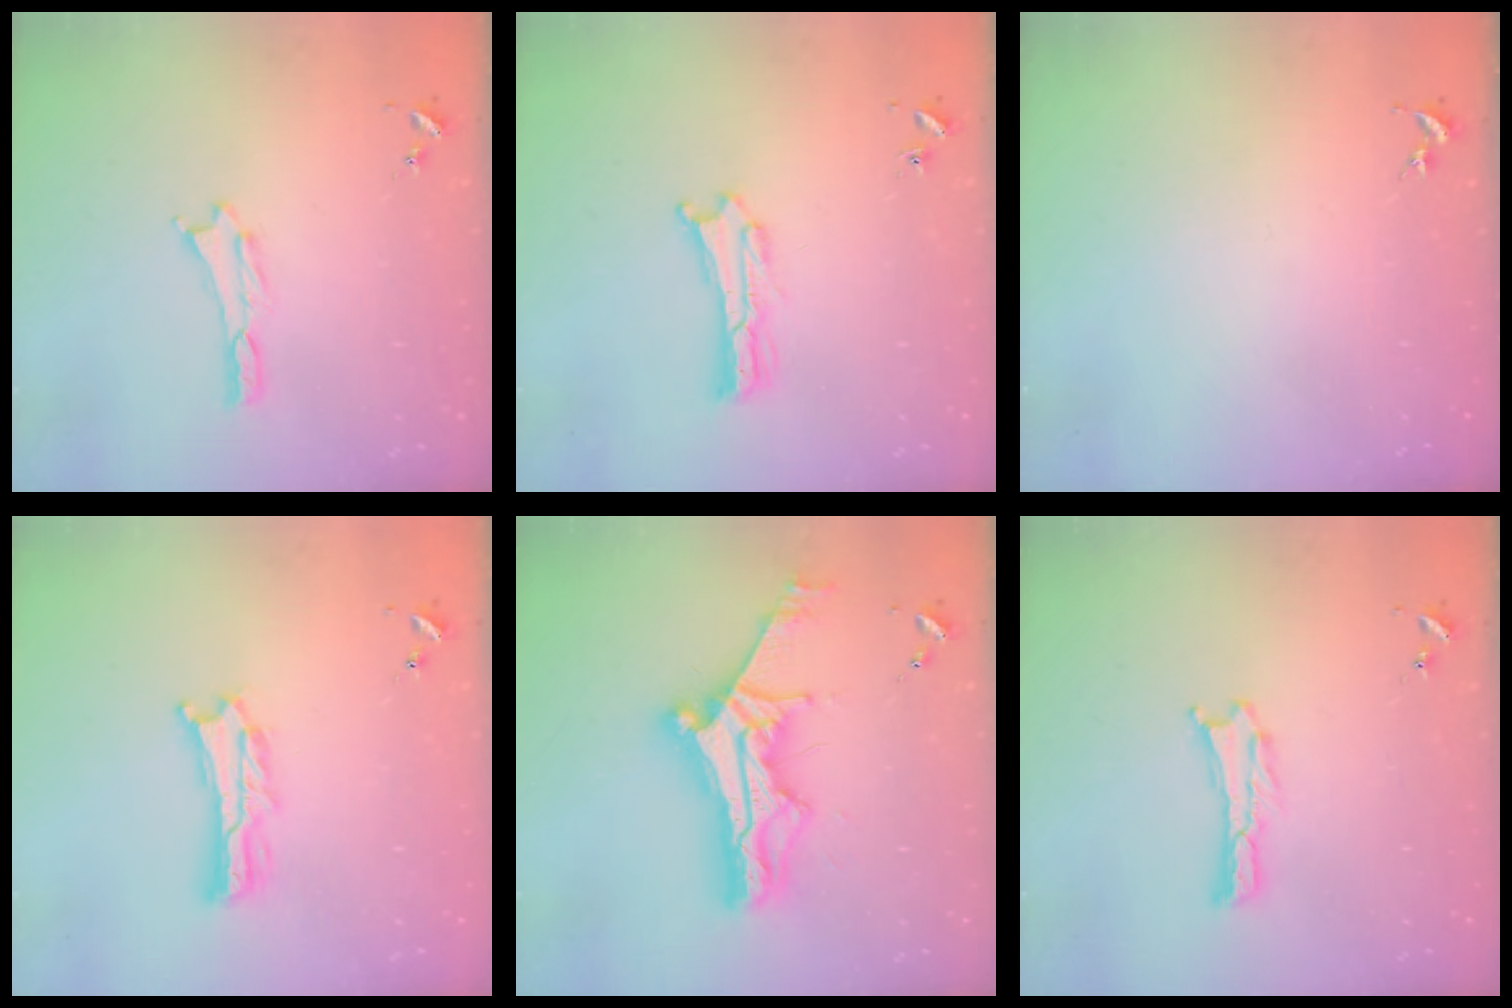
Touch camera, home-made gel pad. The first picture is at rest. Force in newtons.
{"total": 0.9, "press": 0.9, "slide": 0.2}
{"total": 0.0}
{"total": 2.0, "press": 2.0, "slide": 0.3}
{"total": 12.3, "press": 12.2, "slide": 1.0}
{"total": 0.0}